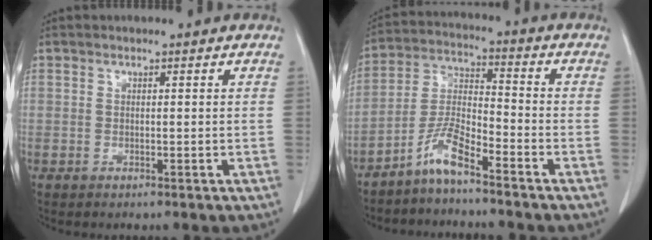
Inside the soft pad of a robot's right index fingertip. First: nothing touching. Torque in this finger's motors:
{"motor_torque": [0.19, -0.19, 0.15, 0.06]}